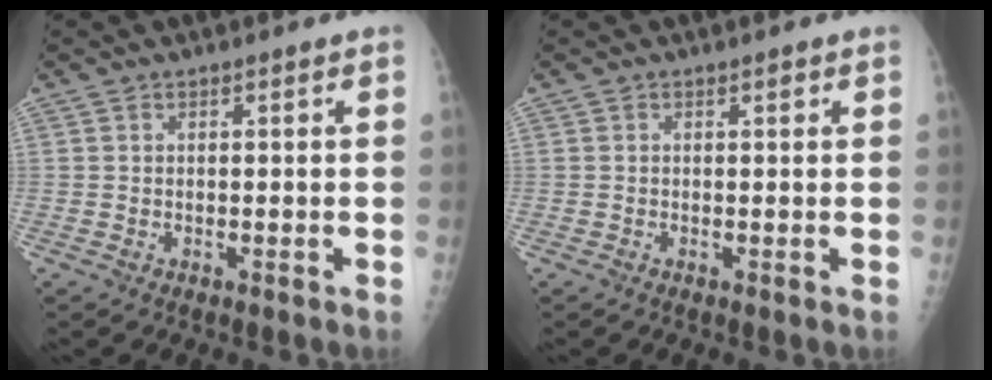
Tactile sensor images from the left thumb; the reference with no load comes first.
{"total": 0.6, "force": [0.3, 0.2, 0.4], "torque": [-0.007, -0.002, 0.005]}